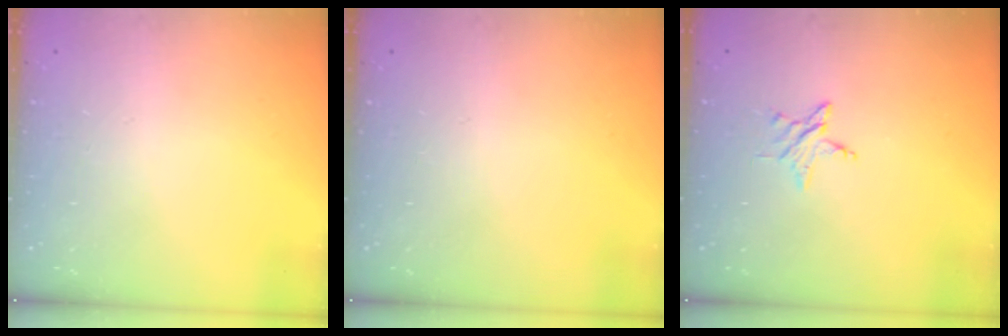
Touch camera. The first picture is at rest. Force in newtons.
{"total": 0.0}
{"total": 3.7, "press": 3.7, "slide": 0.2}